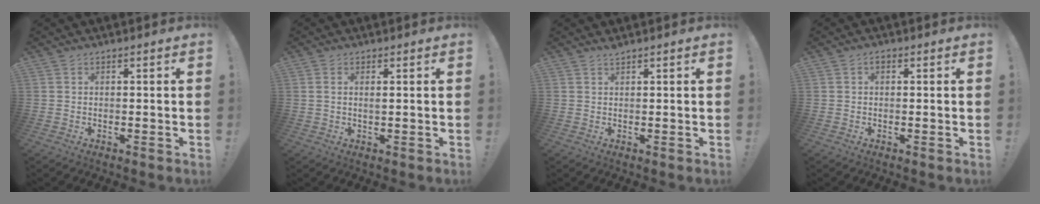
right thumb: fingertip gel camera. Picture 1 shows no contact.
{"total": 1.1, "force": [0.3, 0.1, 1.1], "torque": [-0.019, 0.000, 0.004]}
{"total": 0.9, "force": [0.8, -0.2, 0.3], "torque": [-0.001, -0.002, 0.015]}
{"total": 1.8, "force": [0.4, 1.0, 1.4], "torque": [-0.024, 0.003, 0.006]}